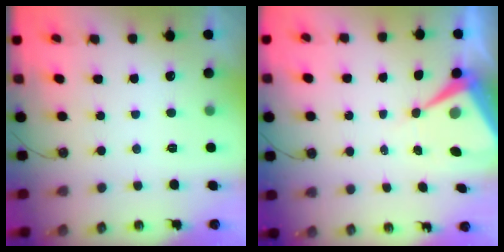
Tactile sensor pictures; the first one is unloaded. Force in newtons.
{"total": 8.7, "press": 8.7, "slide": 0.8}